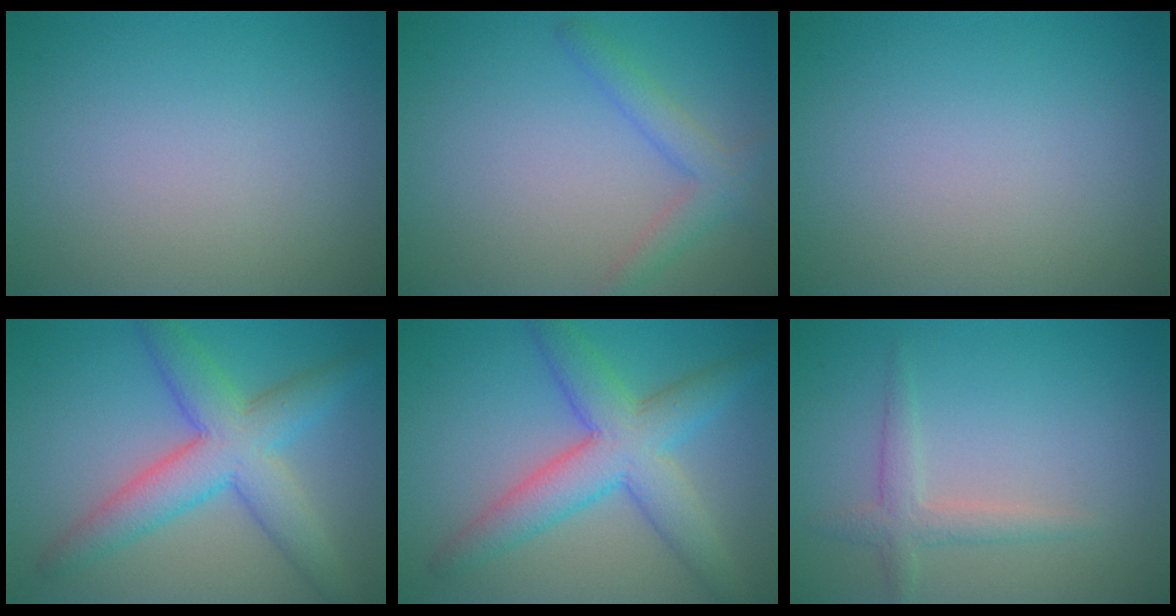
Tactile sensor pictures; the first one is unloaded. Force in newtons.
{"total": 2.5, "press": 2.5, "slide": 0.3}
{"total": 0.0}
{"total": 6.7, "press": 6.7, "slide": 0.2}
{"total": 6.7, "press": 6.7, "slide": 0.2}
{"total": 2.1, "press": 2.1, "slide": 0.1}